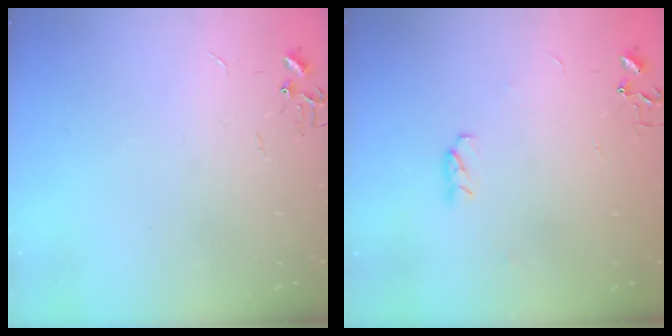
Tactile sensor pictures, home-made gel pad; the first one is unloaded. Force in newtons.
{"total": 3.5, "press": 3.4, "slide": 1.0}